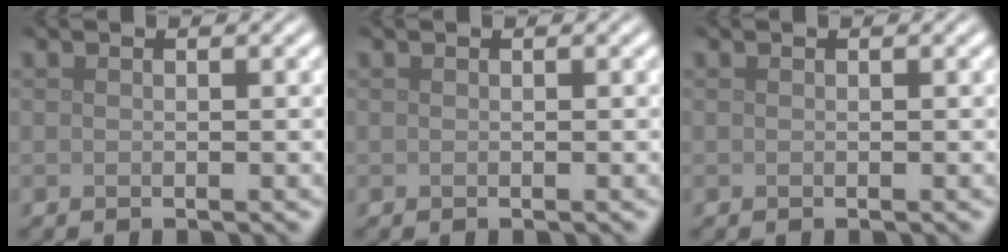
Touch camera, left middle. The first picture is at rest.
{"total": 0.0}
{"total": 0.0}